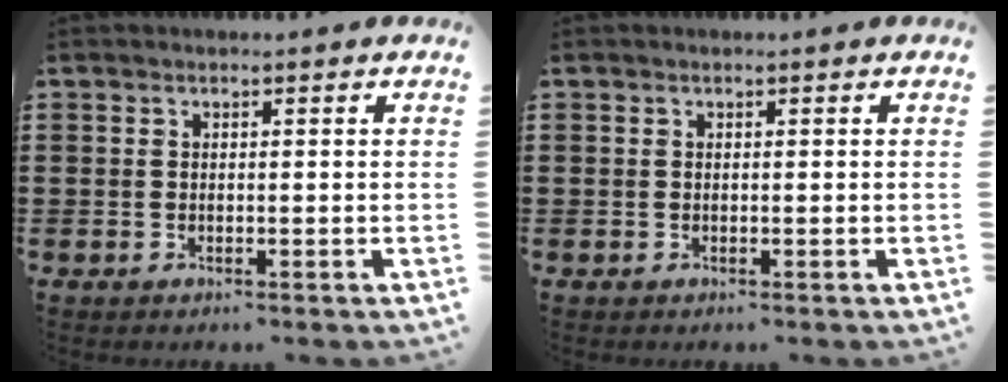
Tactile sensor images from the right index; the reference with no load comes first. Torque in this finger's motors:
{"motor_torque": [-0.04, 0.04, 0.03, 0.00]}